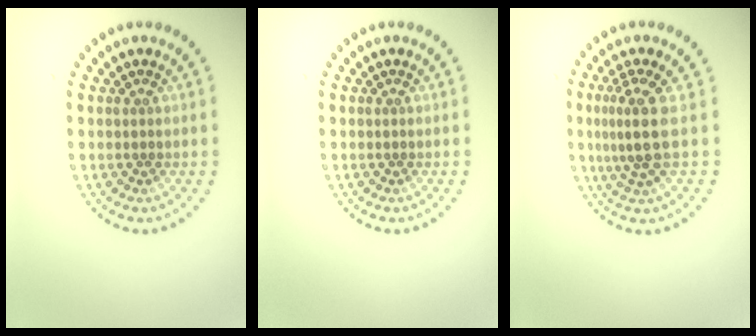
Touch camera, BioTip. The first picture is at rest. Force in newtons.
{"total": 0.0}
{"total": 3.1, "press": 2.3, "slide": 2.1}